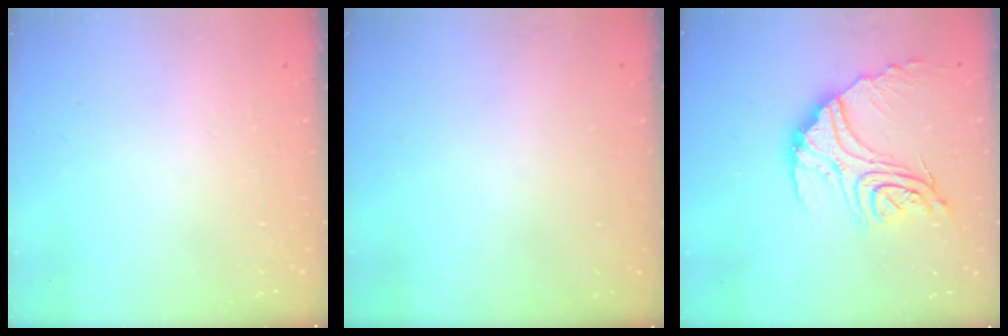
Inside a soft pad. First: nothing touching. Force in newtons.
{"total": 3.0, "press": 3.0, "slide": 0.1}
{"total": 19.5, "press": 19.4, "slide": 1.8}